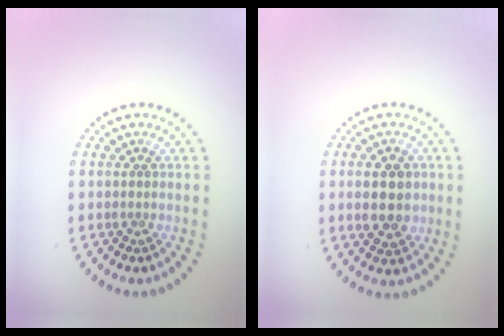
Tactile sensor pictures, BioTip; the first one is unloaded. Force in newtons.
{"total": 3.9, "press": 3.9, "slide": 0.2}